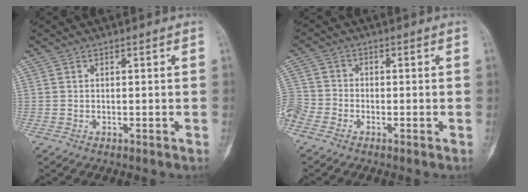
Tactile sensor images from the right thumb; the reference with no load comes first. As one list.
[{"total": 6.2, "force": [-3.7, 4.3, 2.6], "torque": [-0.072, 0.010, -0.083]}]